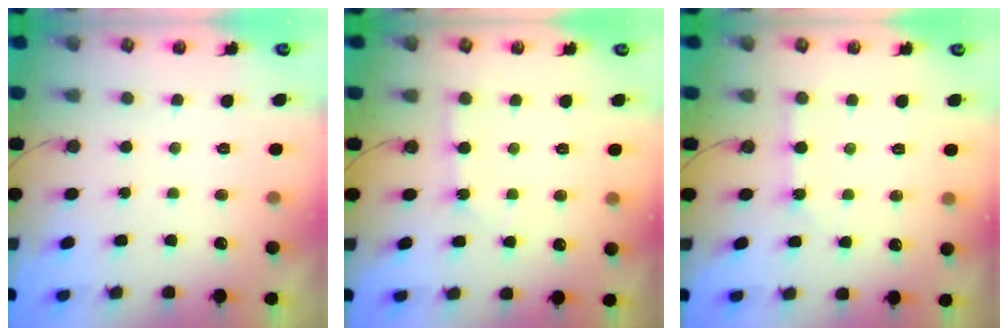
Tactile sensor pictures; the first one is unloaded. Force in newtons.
{"total": 2.3, "press": 2.3, "slide": 0.3}
{"total": 2.4, "press": 2.4, "slide": 0.1}